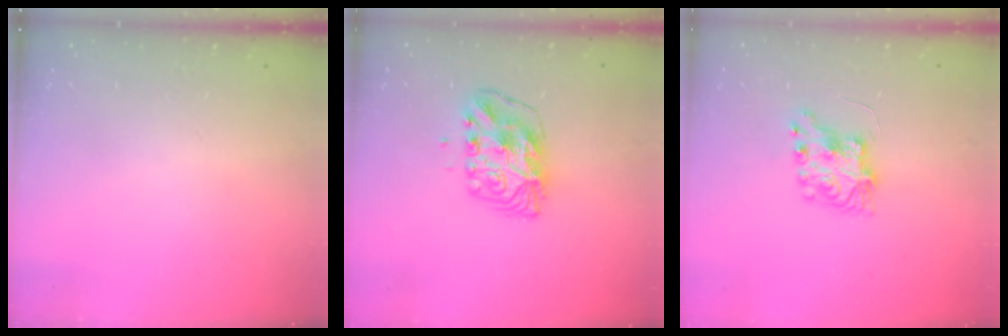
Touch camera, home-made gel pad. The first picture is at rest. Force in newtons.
{"total": 10.3, "press": 10.3, "slide": 0.8}
{"total": 7.8, "press": 7.7, "slide": 0.4}